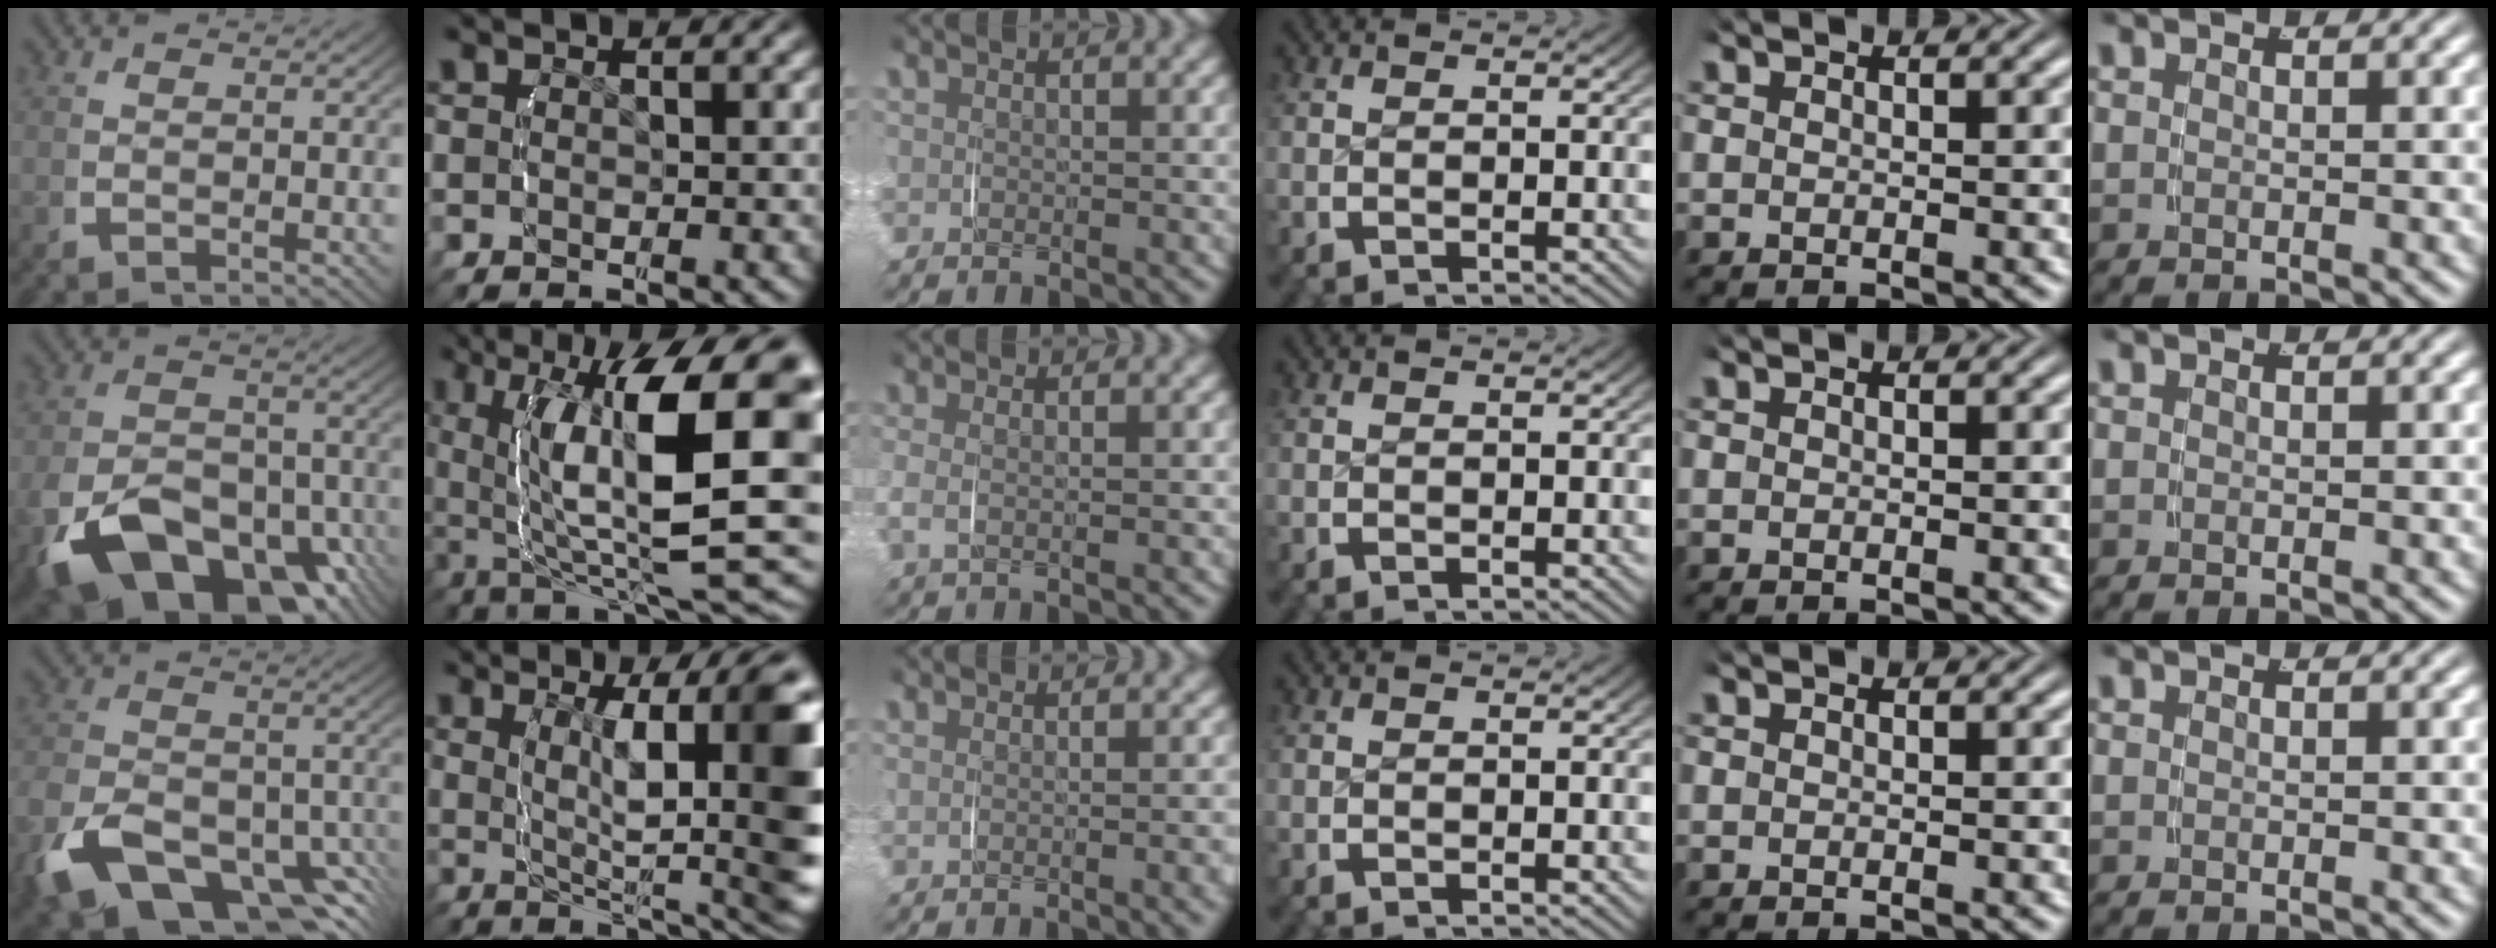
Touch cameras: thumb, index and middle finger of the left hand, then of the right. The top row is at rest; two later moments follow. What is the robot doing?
{"motion": "lift_and_place", "object": "ethernet cable"}